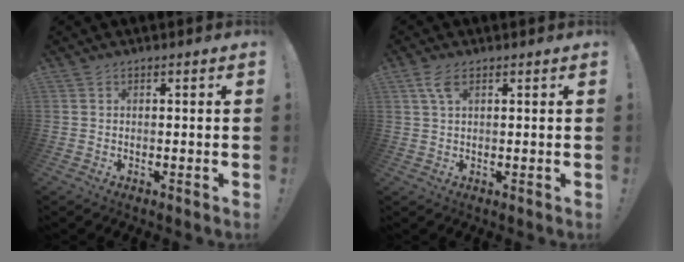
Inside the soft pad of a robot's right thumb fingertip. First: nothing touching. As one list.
[{"total": 3.9, "force": [1.8, 1.5, 3.1], "torque": [-0.062, 0.002, 0.032]}]